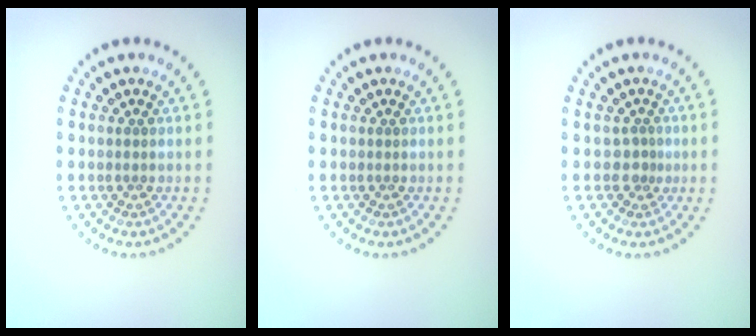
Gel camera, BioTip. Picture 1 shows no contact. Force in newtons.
{"total": 0.0}
{"total": 1.0, "press": 0.6, "slide": 0.8}